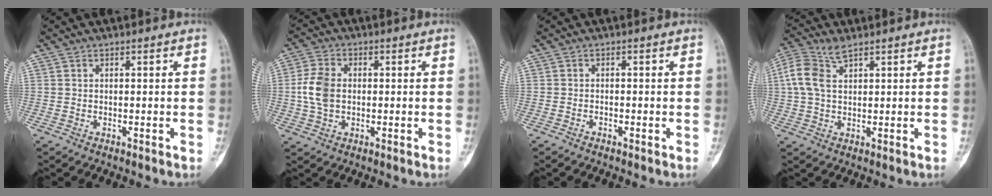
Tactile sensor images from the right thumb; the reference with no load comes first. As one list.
[{"total": 7.1, "force": [-0.1, 4.9, 5.1], "torque": [-0.105, 0.012, -0.005]}, {"total": 0.6, "force": [-0.5, 0.3, 0.3], "torque": [-0.009, 0.004, -0.010]}, {"total": 6.8, "force": [3.0, 3.4, 5.1], "torque": [-0.133, 0.015, 0.061]}]